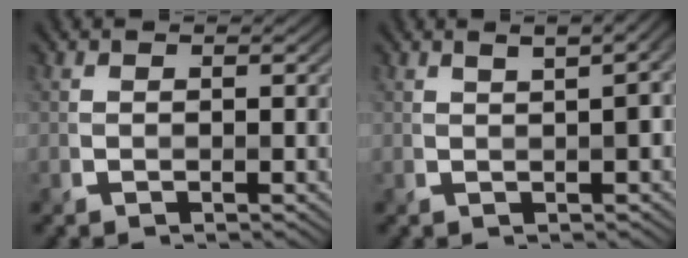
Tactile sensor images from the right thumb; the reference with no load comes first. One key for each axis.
{"total": 3.9, "fx": 1.2, "fy": 1.4, "fz": 3.5, "tx": -0.034, "ty": 0.019, "tz": 0.012}